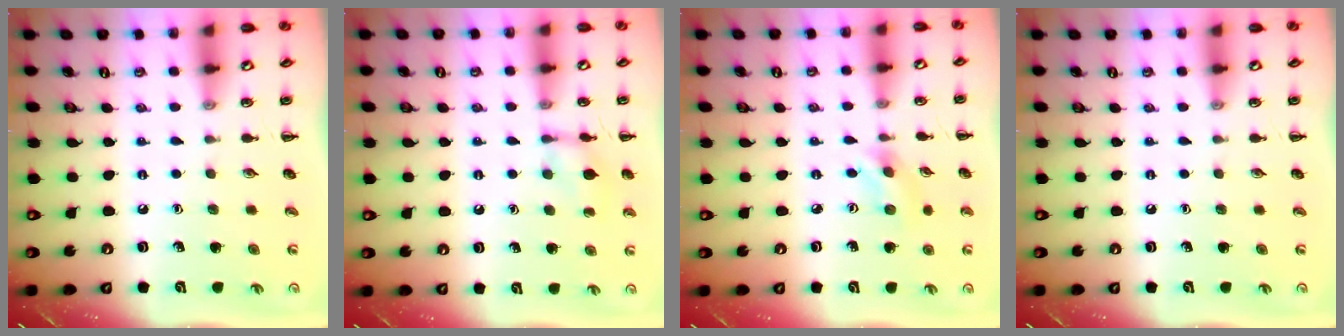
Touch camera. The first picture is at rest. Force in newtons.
{"total": 9.6, "press": 9.5, "slide": 1.5}
{"total": 2.8, "press": 2.7, "slide": 0.9}
{"total": 0.0}